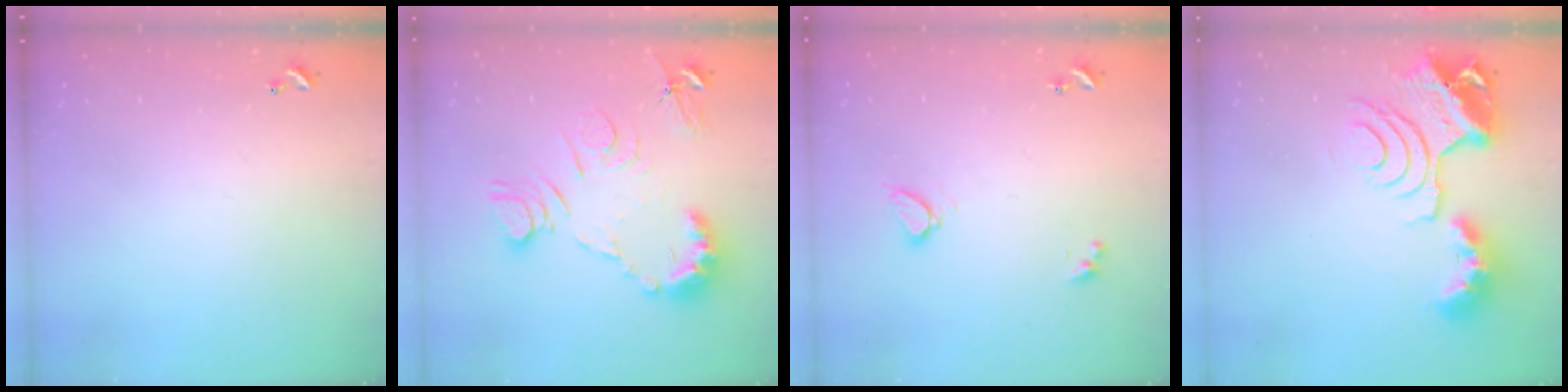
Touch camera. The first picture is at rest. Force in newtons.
{"total": 11.6, "press": 11.6, "slide": 0.5}
{"total": 3.1, "press": 3.1, "slide": 0.3}
{"total": 14.3, "press": 14.2, "slide": 1.1}